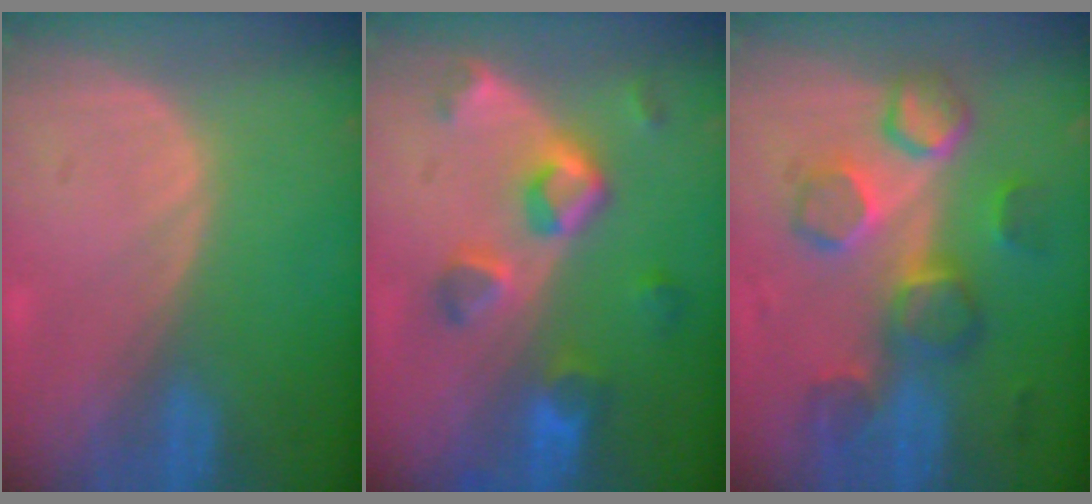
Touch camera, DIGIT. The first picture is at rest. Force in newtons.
{"total": 7.7, "press": 7.0, "slide": 3.3}
{"total": 8.7, "press": 8.4, "slide": 2.0}